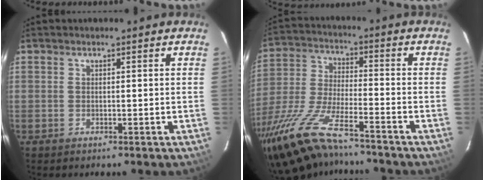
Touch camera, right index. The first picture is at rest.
{"total": 20.0, "force": [-16.1, 4.5, 11.1], "torque": [-0.241, -0.042, -0.295]}